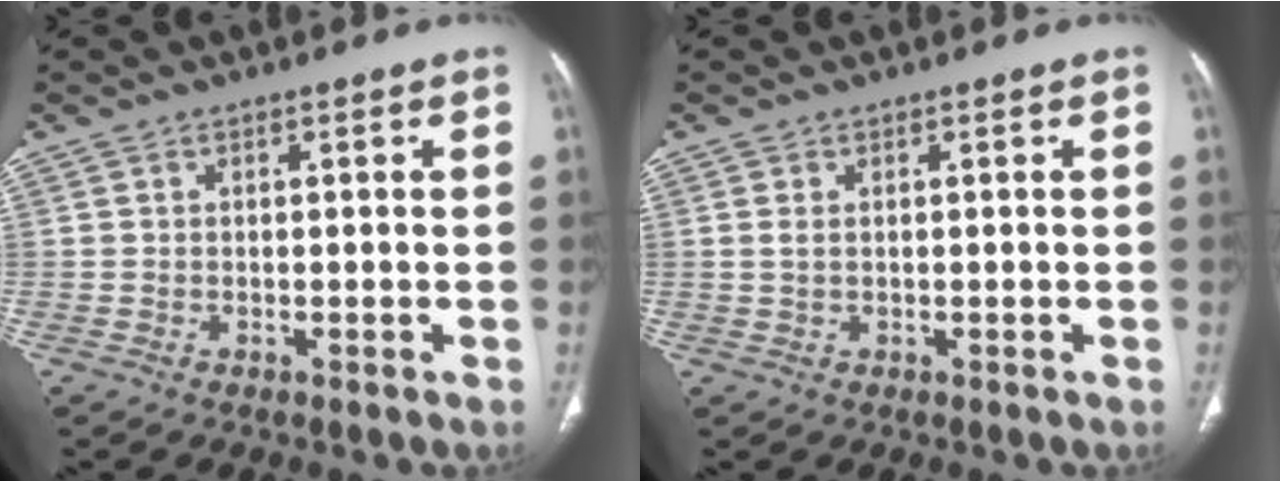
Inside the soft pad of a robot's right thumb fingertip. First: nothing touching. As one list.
[{"total": 1.3, "force": [0.3, 0.7, 1.1], "torque": [-0.026, 0.001, 0.008]}]